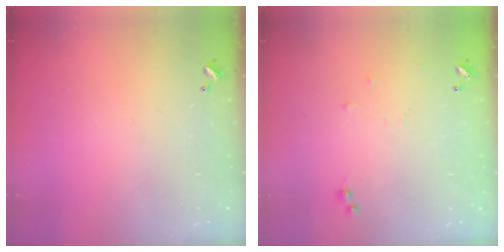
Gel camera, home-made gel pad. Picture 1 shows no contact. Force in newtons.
{"total": 6.3, "press": 6.3, "slide": 0.7}